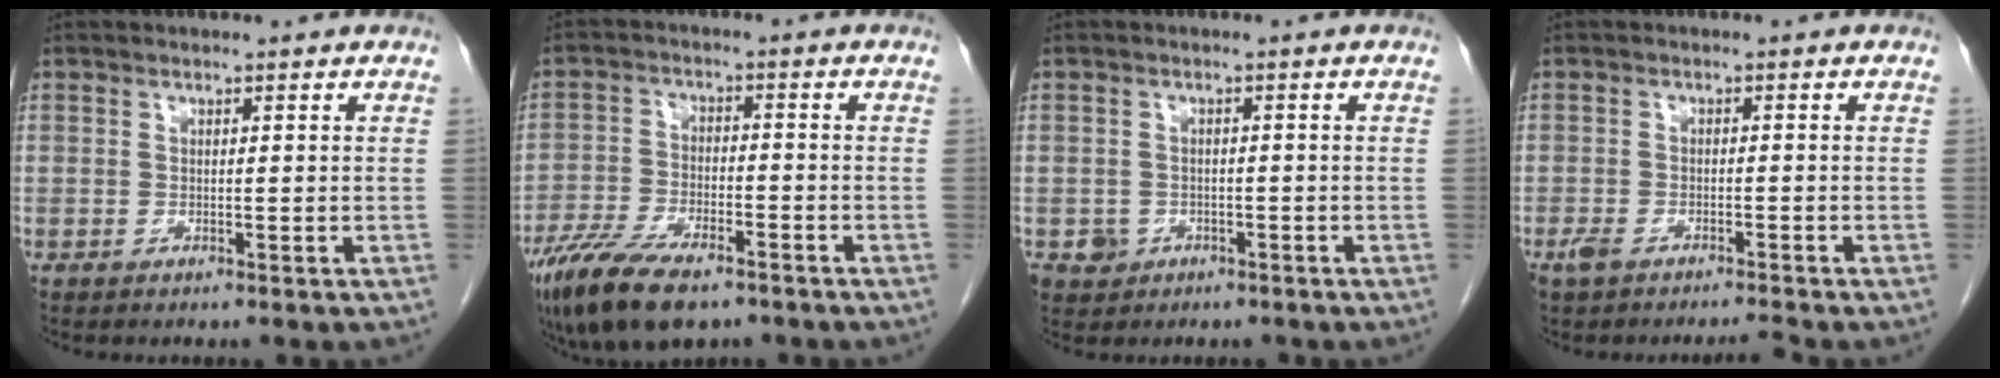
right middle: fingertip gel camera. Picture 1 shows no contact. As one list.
[{"total": 12.6, "force": [-8.9, 4.8, 7.5], "torque": [-0.137, -0.013, -0.156]}, {"total": 2.7, "force": [-1.2, 2.4, 0.4], "torque": [-0.005, 0.008, -0.012]}, {"total": 2.7, "force": [-2.3, 0.3, 1.5], "torque": [-0.037, -0.004, -0.040]}]